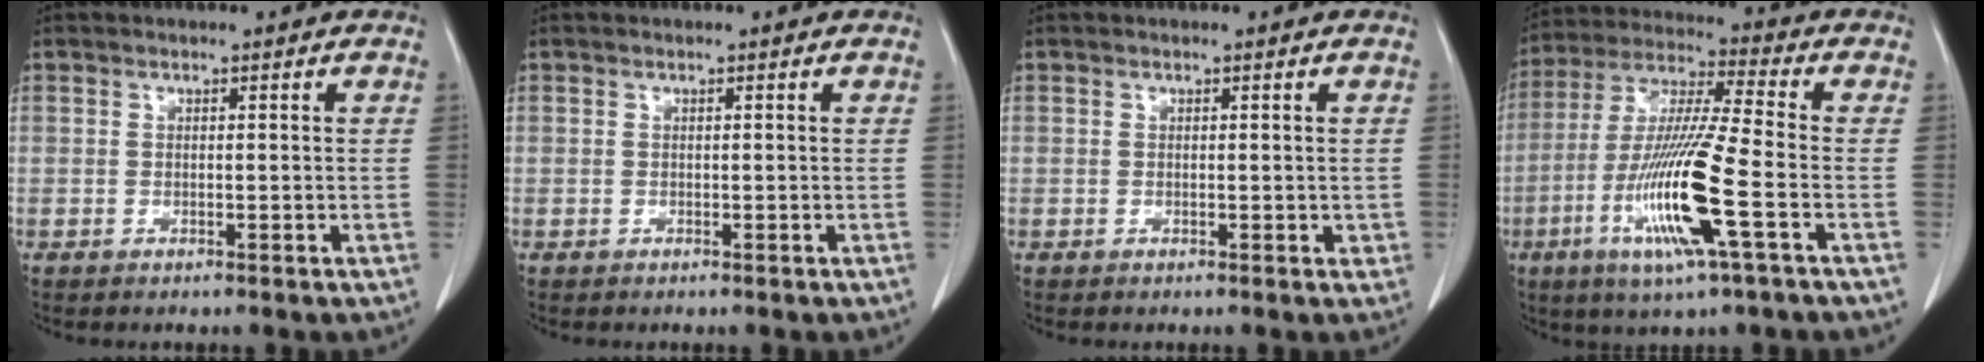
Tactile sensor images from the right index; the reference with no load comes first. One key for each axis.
{"total": 0.0}
{"total": 1.3, "fx": -0.1, "fy": 0.7, "fz": 1.0, "tx": -0.011, "ty": -0.002, "tz": 0.000}
{"total": 15.8, "fx": -5.3, "fy": 0.0, "fz": 14.9, "tx": -0.310, "ty": -0.021, "tz": -0.104}